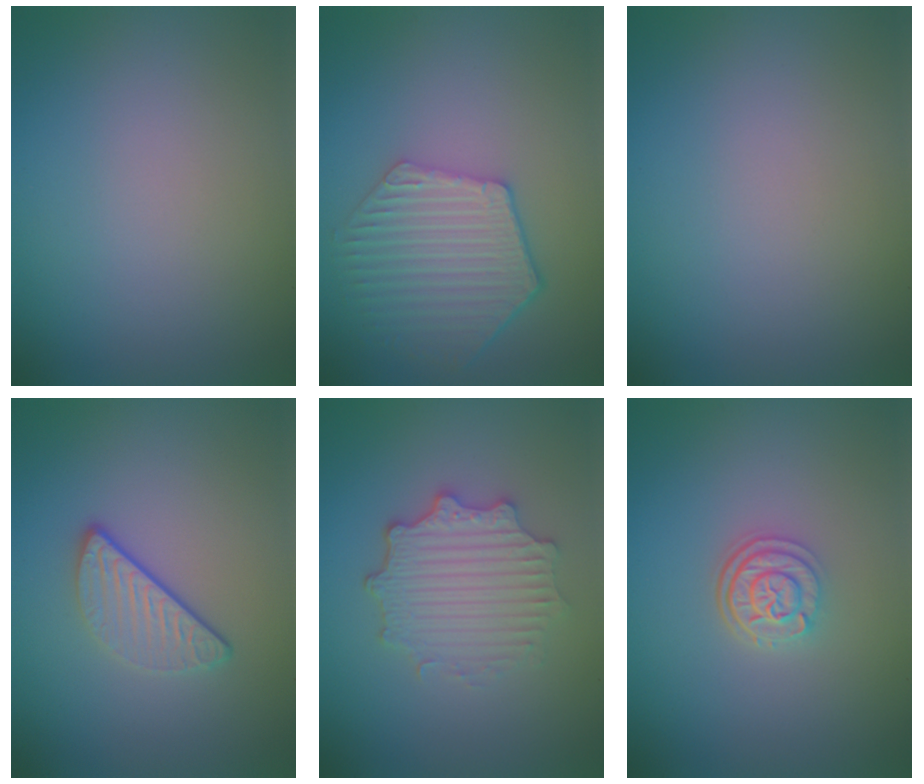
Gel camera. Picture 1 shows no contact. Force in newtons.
{"total": 5.9, "press": 5.0, "slide": 3.1}
{"total": 0.0}
{"total": 3.0, "press": 2.3, "slide": 1.8}
{"total": 4.4, "press": 3.6, "slide": 2.5}
{"total": 3.0, "press": 2.4, "slide": 1.7}